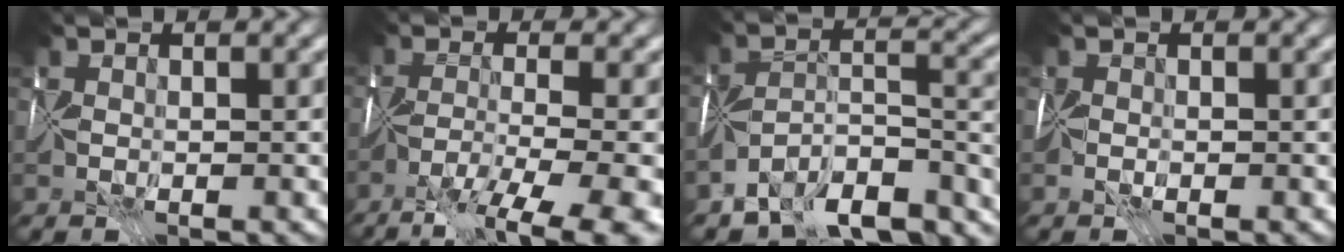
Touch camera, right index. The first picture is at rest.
{"total": 9.6, "force": [-6.3, 1.9, 7.0], "torque": [-0.122, -0.011, -0.100]}
{"total": 9.6, "force": [-7.8, 3.7, 4.3], "torque": [-0.060, 0.002, -0.132]}
{"total": 0.7, "force": [-0.4, 0.4, 0.4], "torque": [-0.013, 0.002, -0.016]}